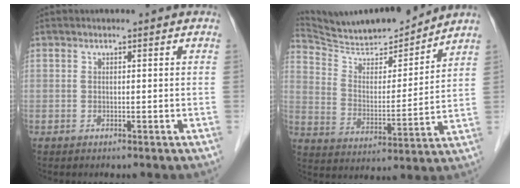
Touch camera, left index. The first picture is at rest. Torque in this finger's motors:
{"motor_torque": [-0.64, -0.88, 0.13, 0.01]}